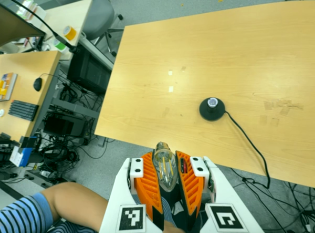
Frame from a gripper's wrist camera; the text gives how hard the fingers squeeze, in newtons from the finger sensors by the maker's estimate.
{"total": 20.7, "left": 24.1, "right": 17.2}